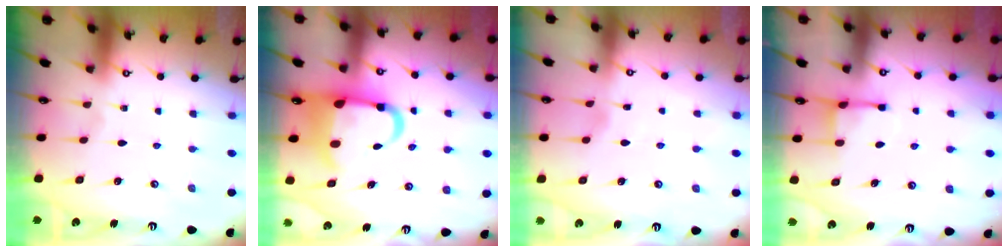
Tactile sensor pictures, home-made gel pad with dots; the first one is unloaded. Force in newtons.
{"total": 11.8, "press": 11.4, "slide": 3.0}
{"total": 3.0, "press": 2.9, "slide": 0.4}
{"total": 3.6, "press": 3.6, "slide": 0.4}